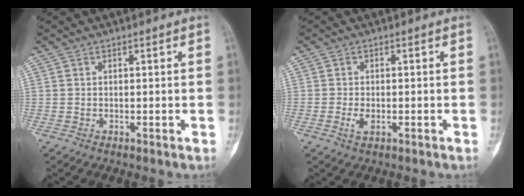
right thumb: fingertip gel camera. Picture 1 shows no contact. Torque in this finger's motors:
{"motor_torque": [-0.31, 0.13, 0.14, 0.48, -0.01]}